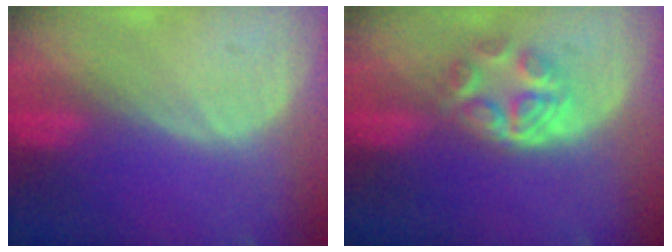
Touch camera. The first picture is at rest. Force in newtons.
{"total": 6.3, "press": 5.3, "slide": 3.4}